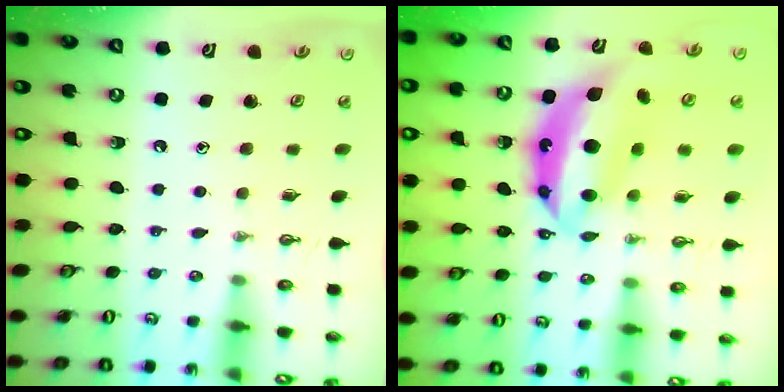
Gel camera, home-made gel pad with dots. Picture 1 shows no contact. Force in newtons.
{"total": 15.4, "press": 15.3, "slide": 1.9}